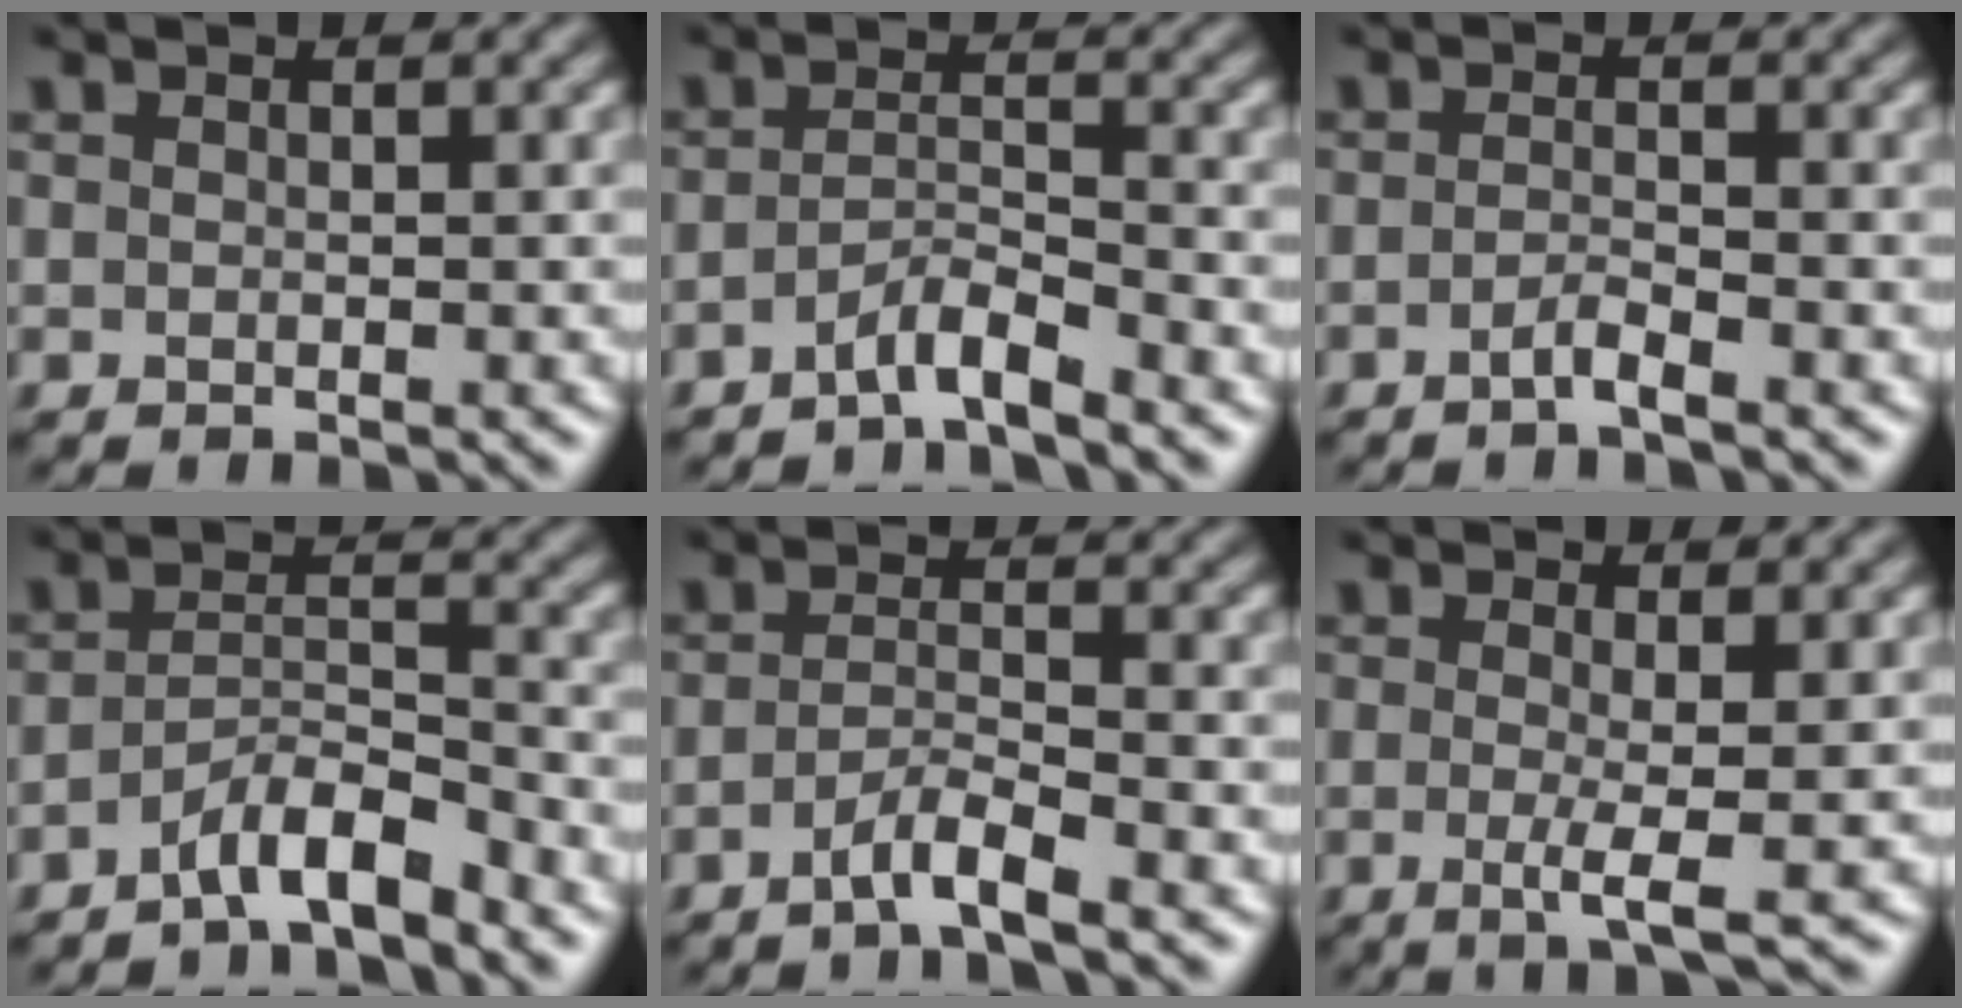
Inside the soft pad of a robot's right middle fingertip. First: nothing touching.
{"total": 2.7, "force": [-2.2, 0.3, 1.5], "torque": [-0.026, 0.006, -0.048]}
{"total": 1.5, "force": [-0.9, 0.2, 1.2], "torque": [-0.022, 0.005, -0.023]}
{"total": 4.0, "force": [-3.2, 0.8, 2.3], "torque": [-0.039, 0.009, -0.063]}
{"total": 2.8, "force": [-1.8, 0.3, 2.1], "torque": [-0.037, 0.004, -0.043]}
{"total": 3.0, "force": [-0.4, 0.4, 2.9], "torque": [-0.056, -0.009, -0.008]}